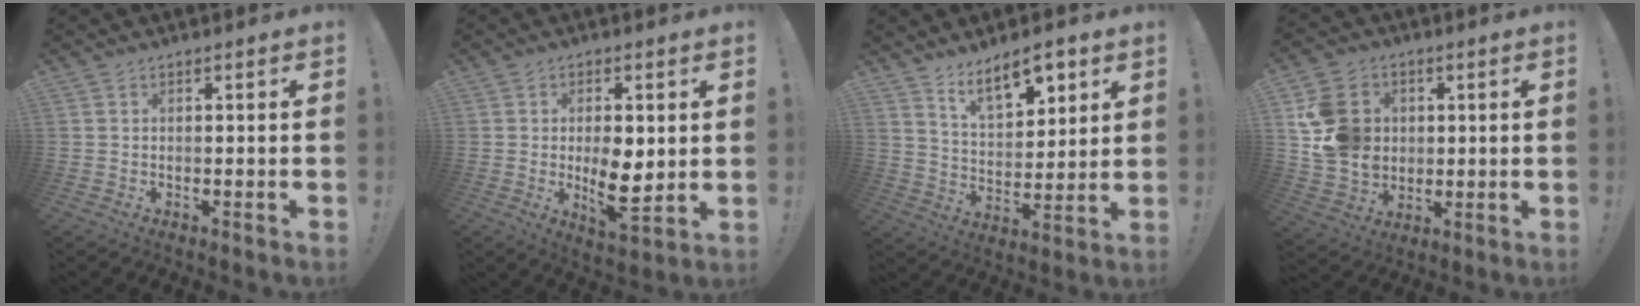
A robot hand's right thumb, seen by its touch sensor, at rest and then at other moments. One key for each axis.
{"total": 9.3, "fx": -0.1, "fy": 4.2, "fz": 8.3, "tx": -0.129, "ty": -0.015, "tz": -0.002}
{"total": 12.1, "fx": 8.3, "fy": 5.3, "fz": 7.1, "tx": -0.103, "ty": -0.044, "tz": 0.146}
{"total": 14.5, "fx": 2.4, "fy": 12.8, "fz": 6.5, "tx": -0.113, "ty": -0.003, "tz": 0.055}